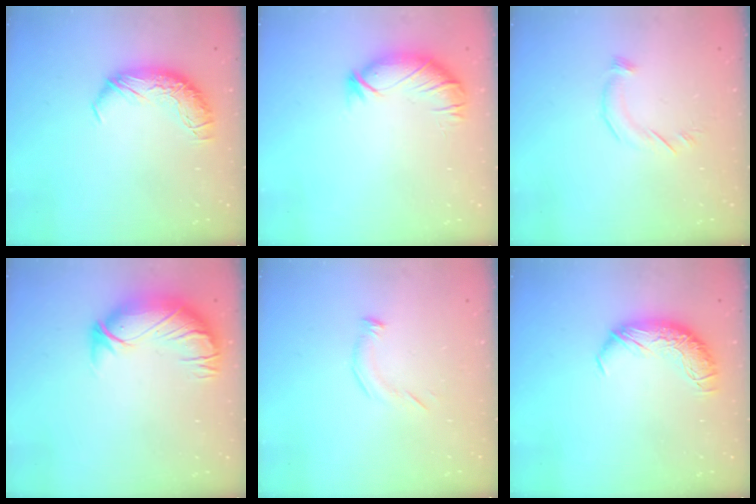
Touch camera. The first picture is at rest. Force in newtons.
{"total": 3.0, "press": 2.9, "slide": 0.8}
{"total": 5.4, "press": 5.4, "slide": 0.3}
{"total": 3.0, "press": 0.2, "slide": 2.9}
{"total": 4.8, "press": 4.7, "slide": 0.6}
{"total": 0.0}